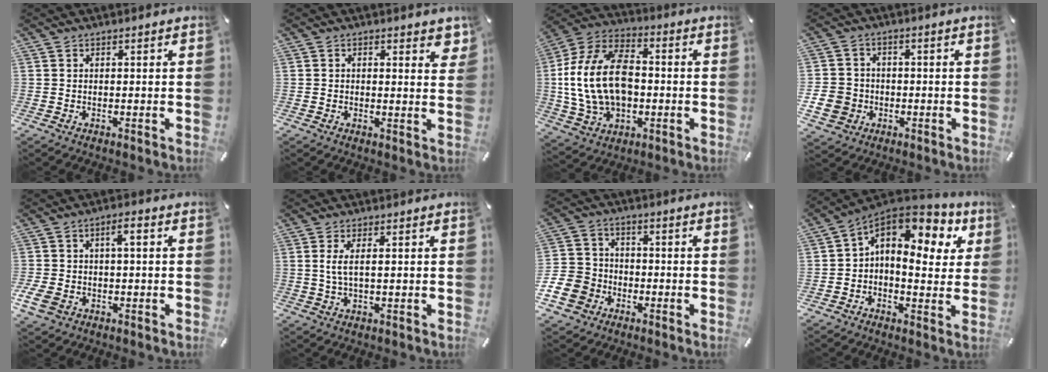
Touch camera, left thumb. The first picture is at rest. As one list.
[{"total": 2.7, "force": [1.0, 1.5, 2.0], "torque": [-0.017, -0.005, 0.012]}, {"total": 18.2, "force": [-1.0, 12.8, 12.9], "torque": [-0.283, 0.009, -0.021]}, {"total": 7.6, "force": [-2.0, 6.9, 2.6], "torque": [-0.059, 0.009, -0.036]}, {"total": 6.6, "force": [-1.3, 4.0, 5.1], "torque": [-0.107, 0.008, -0.025]}, {"total": 3.7, "force": [0.5, 1.0, 3.5], "torque": [-0.076, -0.003, 0.005]}, {"total": 9.5, "force": [-4.0, 8.1, 2.9], "torque": [-0.077, 0.032, -0.076]}, {"total": 13.3, "force": [5.5, 7.7, 9.4], "torque": [-0.163, -0.034, 0.095]}]